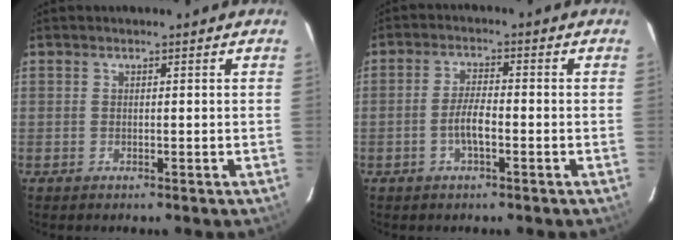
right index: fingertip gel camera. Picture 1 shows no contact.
{"total": 4.2, "force": [-1.6, 1.1, 3.7], "torque": [-0.078, 0.005, -0.030]}